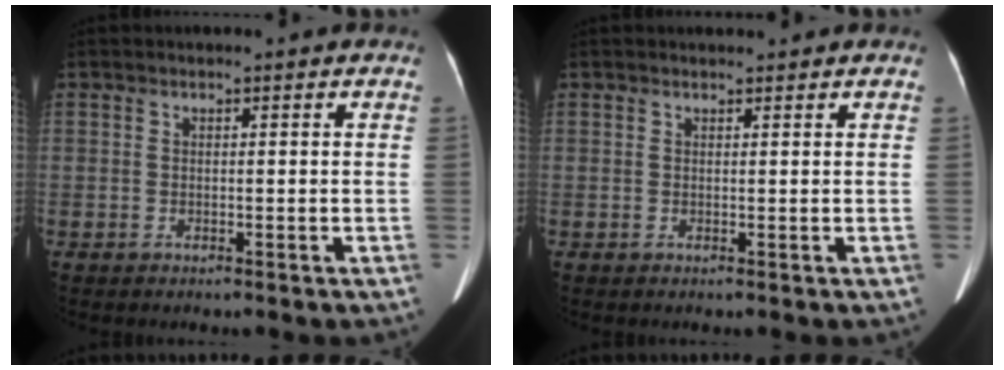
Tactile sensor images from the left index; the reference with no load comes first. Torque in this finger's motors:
{"motor_torque": [-0.07, -0.36, 0.09, 0.01]}